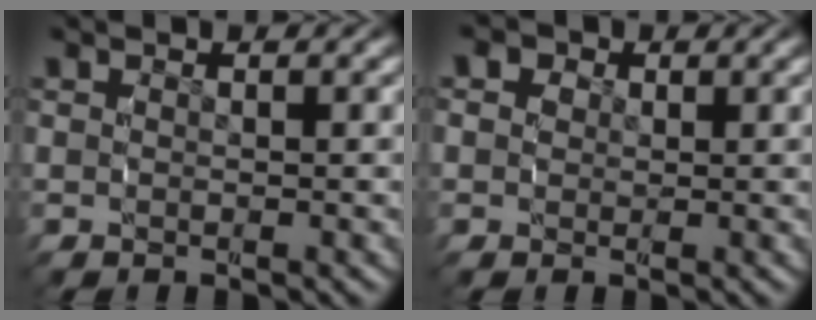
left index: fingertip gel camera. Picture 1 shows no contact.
{"total": 3.5, "force": [1.0, 3.1, 1.3], "torque": [-0.030, -0.006, 0.014]}